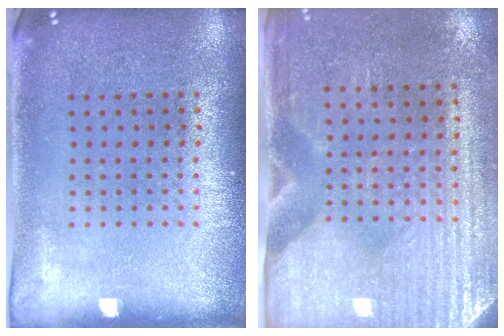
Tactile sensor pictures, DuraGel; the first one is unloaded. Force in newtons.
{"total": 3.1, "press": 2.7, "slide": 1.5}